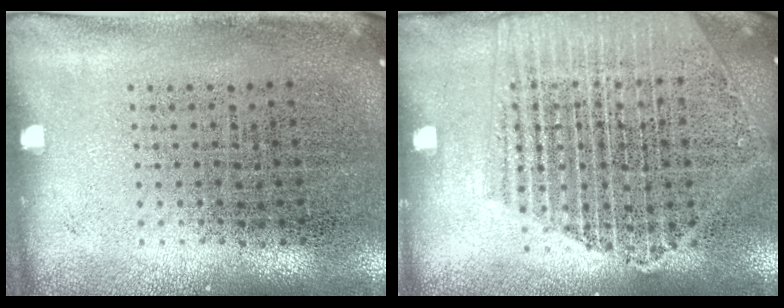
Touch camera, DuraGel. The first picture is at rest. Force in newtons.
{"total": 1.9, "press": 1.8, "slide": 0.7}